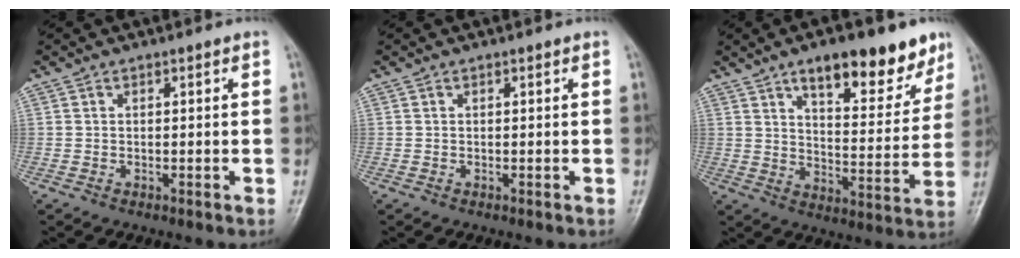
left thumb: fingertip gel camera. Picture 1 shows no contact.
{"total": 0.0}
{"total": 16.3, "force": [10.5, 6.3, 10.7], "torque": [-0.099, -0.056, 0.155]}